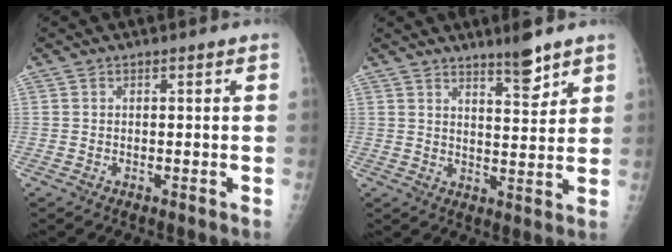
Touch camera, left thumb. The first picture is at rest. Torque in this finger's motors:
{"motor_torque": [0.12, 0.18, -0.11, -0.16, 0.04]}